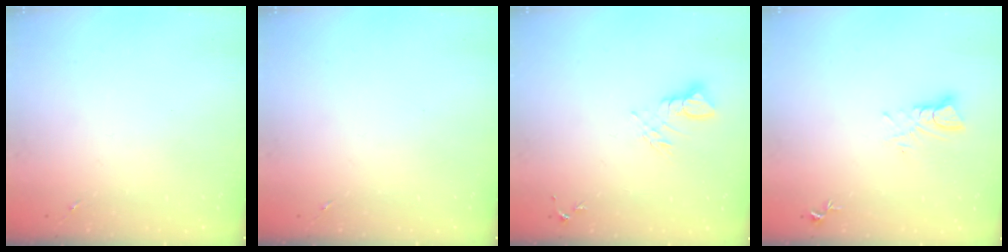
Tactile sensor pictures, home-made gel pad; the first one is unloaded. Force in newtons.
{"total": 0.0}
{"total": 6.6, "press": 6.6, "slide": 0.5}
{"total": 4.2, "press": 4.2, "slide": 0.5}